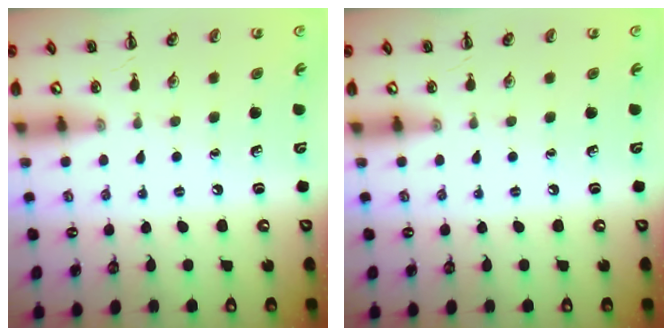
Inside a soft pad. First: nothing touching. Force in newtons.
{"total": 0.0}